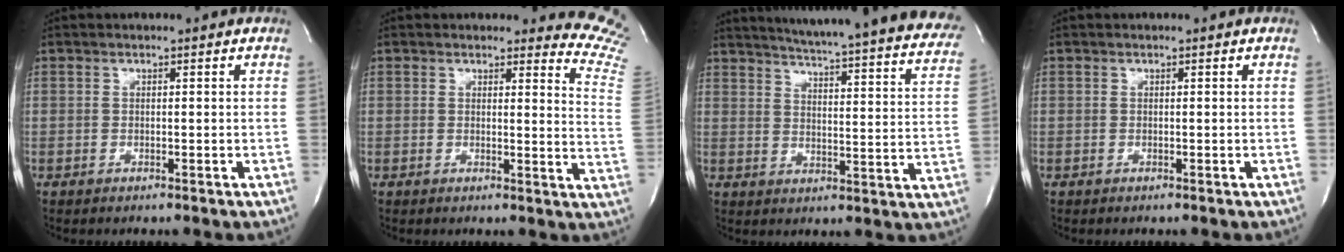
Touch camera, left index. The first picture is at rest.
{"total": 10.6, "force": [10.5, 0.7, 0.4], "torque": [0.028, -0.126, 0.064]}
{"total": 31.8, "force": [28.6, 2.6, 13.6], "torque": [-0.194, -0.096, 0.334]}
{"total": 0.0}